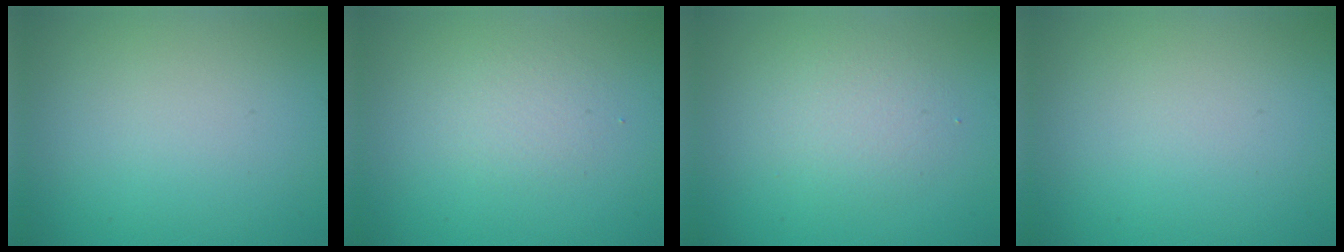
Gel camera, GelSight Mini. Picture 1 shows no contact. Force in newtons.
{"total": 1.5, "press": 1.5, "slide": 0.1}
{"total": 2.5, "press": 2.5, "slide": 0.2}
{"total": 0.0}